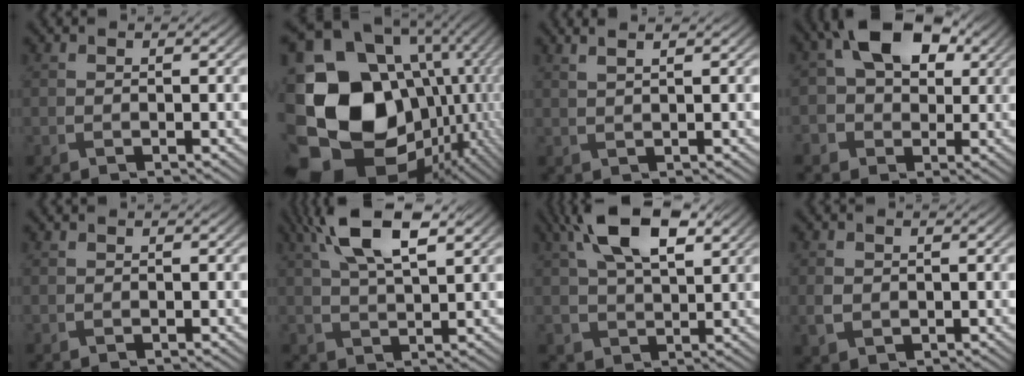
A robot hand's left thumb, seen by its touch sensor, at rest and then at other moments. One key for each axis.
{"total": 23.1, "fx": -2.3, "fy": 18.3, "fz": 13.9, "tx": -0.326, "ty": -0.055, "tz": 0.002}
{"total": 2.4, "fx": 1.5, "fy": 0.6, "fz": 1.7, "tx": -0.023, "ty": 0.009, "tz": 0.009}
{"total": 9.7, "fx": 1.8, "fy": 7.4, "fz": 5.9, "tx": -0.120, "ty": 0.015, "tz": 0.021}
{"total": 0.0}
{"total": 9.7, "fx": 4.6, "fy": 4.0, "fz": 7.5, "tx": -0.166, "ty": 0.015, "tz": 0.087}
{"total": 11.3, "fx": 4.6, "fy": 6.1, "fz": 8.3, "tx": -0.178, "ty": 0.014, "tz": 0.084}
{"total": 2.4, "fx": 0.0, "fy": 2.0, "fz": 1.4, "tx": -0.041, "ty": -0.006, "tz": 0.002}